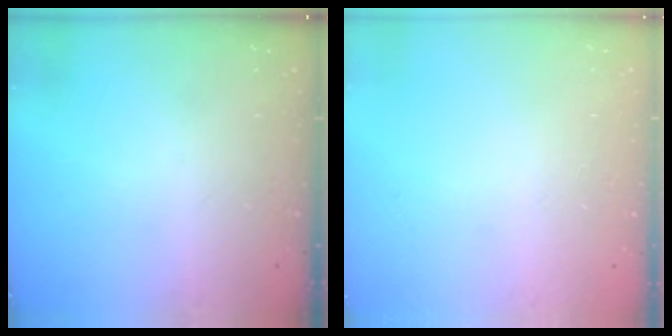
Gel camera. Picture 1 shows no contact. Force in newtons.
{"total": 0.5, "press": 0.5, "slide": 0.1}